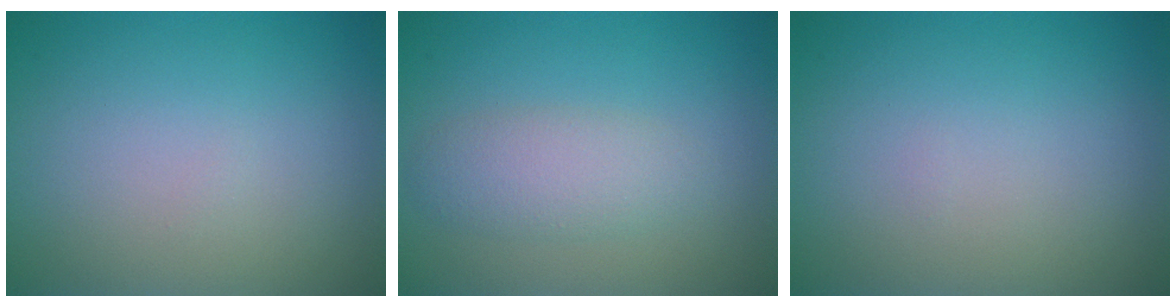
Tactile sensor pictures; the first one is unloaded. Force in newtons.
{"total": 2.9, "press": 2.9, "slide": 0.2}
{"total": 0.0}